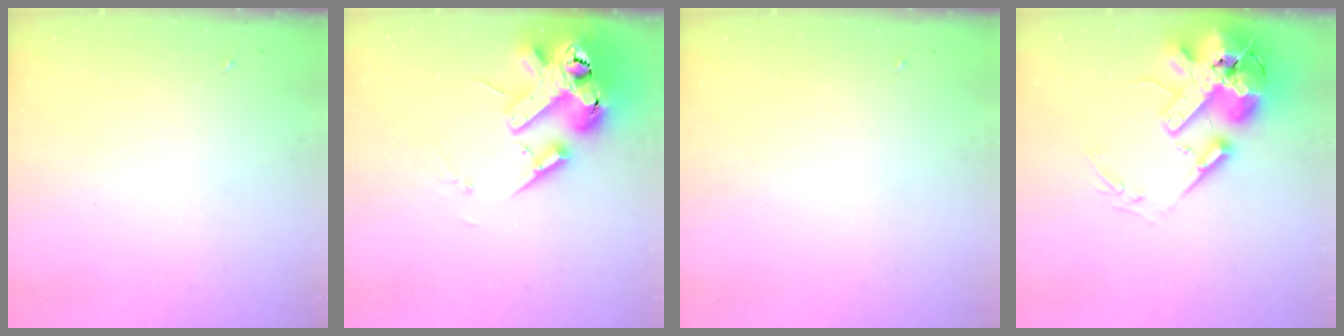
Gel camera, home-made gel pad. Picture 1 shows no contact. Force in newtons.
{"total": 18.8, "press": 18.6, "slide": 2.9}
{"total": 0.0}
{"total": 23.0, "press": 22.7, "slide": 3.8}